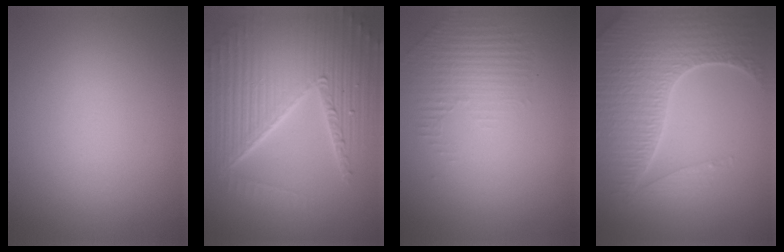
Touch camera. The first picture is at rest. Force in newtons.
{"total": 10.2, "press": 6.6, "slide": 7.8}
{"total": 1.3, "press": 0.5, "slide": 1.2}
{"total": 7.4, "press": 5.5, "slide": 5.0}